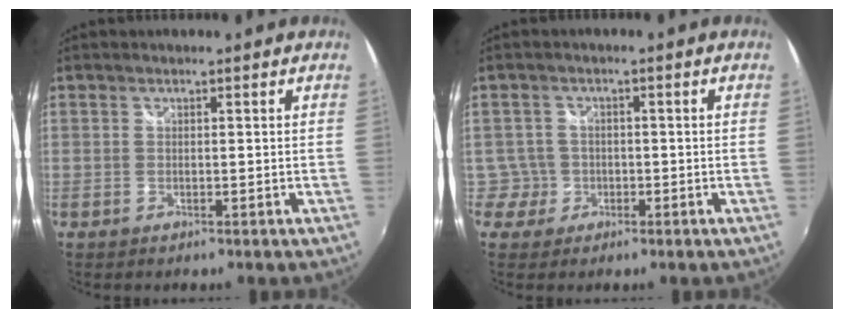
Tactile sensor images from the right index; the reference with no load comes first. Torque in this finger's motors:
{"motor_torque": [-0.01, -0.21, 0.07, -0.04]}